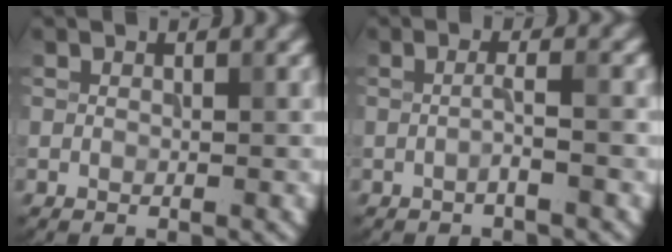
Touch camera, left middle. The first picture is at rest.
{"total": 1.7, "force": [-0.5, 0.2, 1.6], "torque": [-0.023, 0.004, -0.015]}